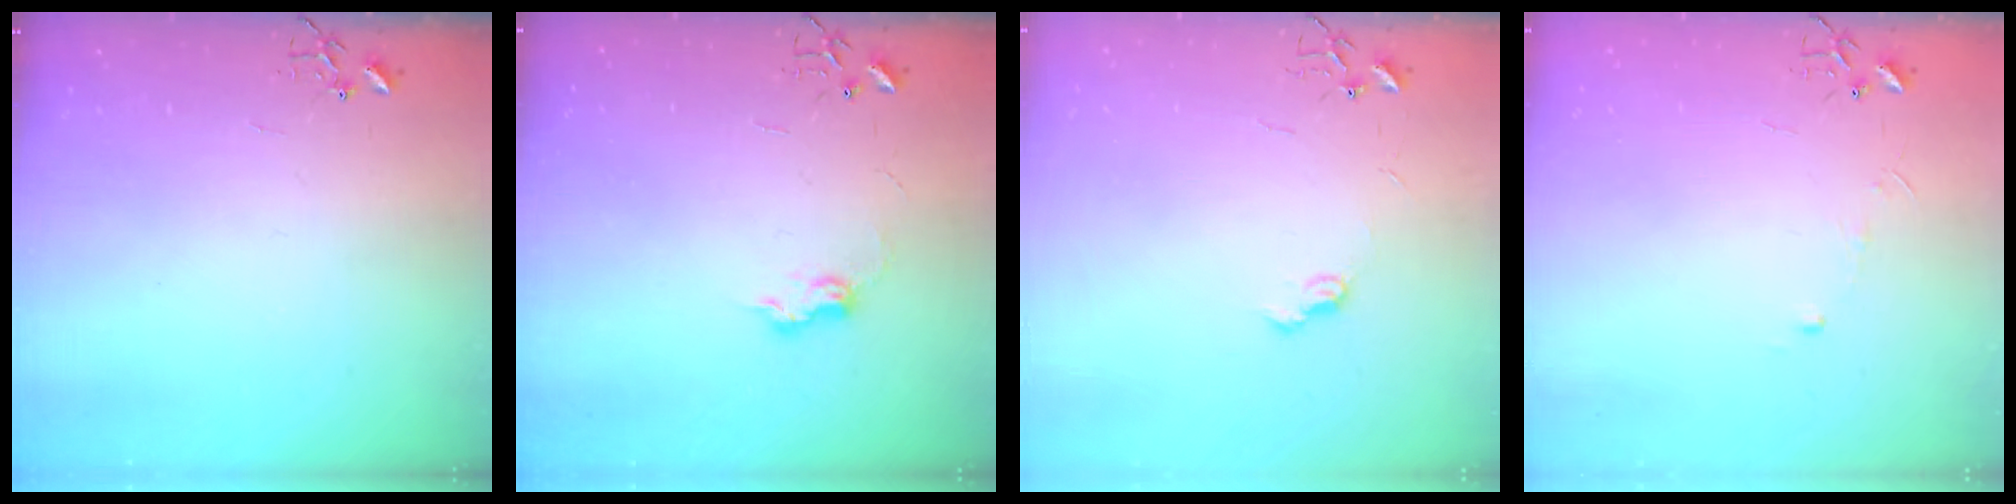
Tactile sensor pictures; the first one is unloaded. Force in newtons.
{"total": 7.4, "press": 7.4, "slide": 0.4}
{"total": 6.4, "press": 6.4, "slide": 0.8}
{"total": 3.9, "press": 3.8, "slide": 0.4}